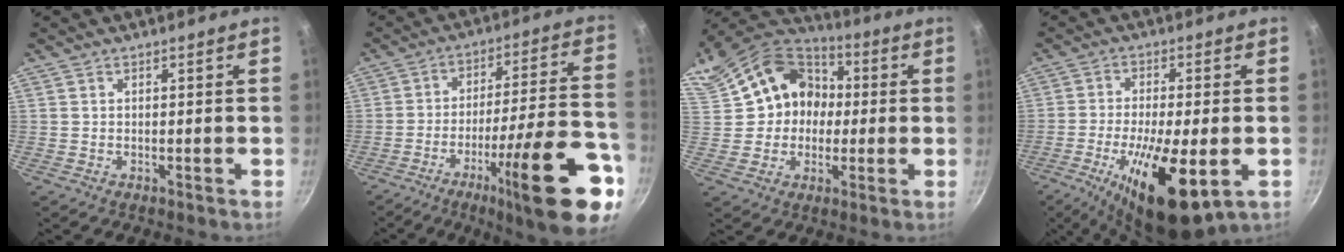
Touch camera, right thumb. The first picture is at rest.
{"total": 24.2, "force": [-11.4, 5.1, 20.7], "torque": [-0.264, 0.048, -0.172]}
{"total": 17.9, "force": [2.6, 15.0, 9.4], "torque": [-0.144, 0.048, 0.043]}
{"total": 16.8, "force": [-5.6, 5.3, 15.0], "torque": [-0.261, -0.001, -0.089]}